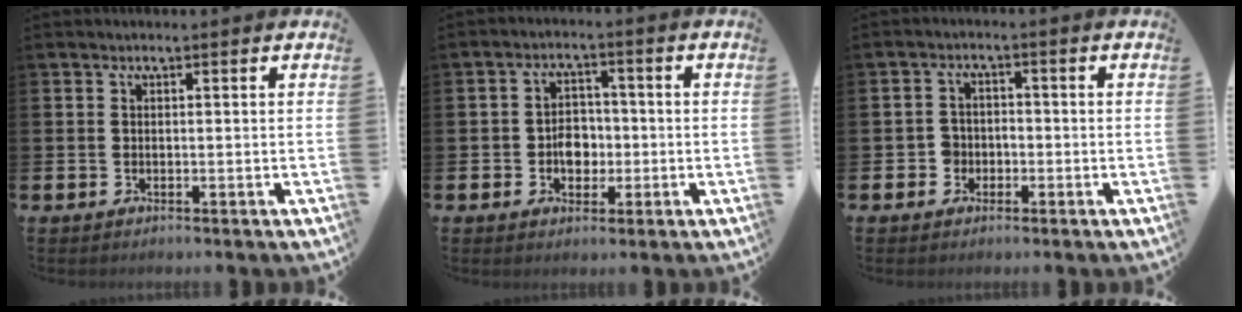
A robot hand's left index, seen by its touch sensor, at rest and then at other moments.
{"total": 4.1, "force": [-0.8, 3.2, 2.4], "torque": [-0.028, -0.001, -0.024]}
{"total": 2.6, "force": [-1.4, 2.1, 0.2], "torque": [-0.004, 0.004, -0.035]}